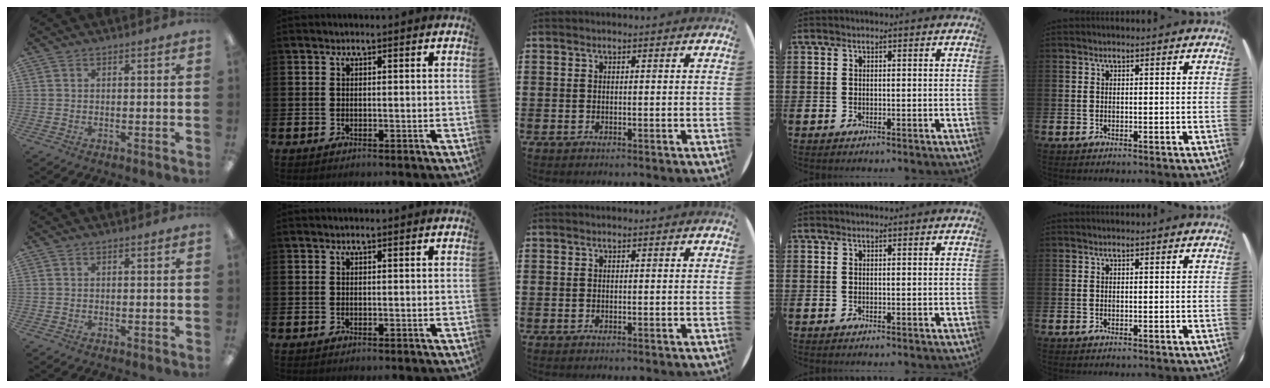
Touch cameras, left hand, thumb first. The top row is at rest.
{}